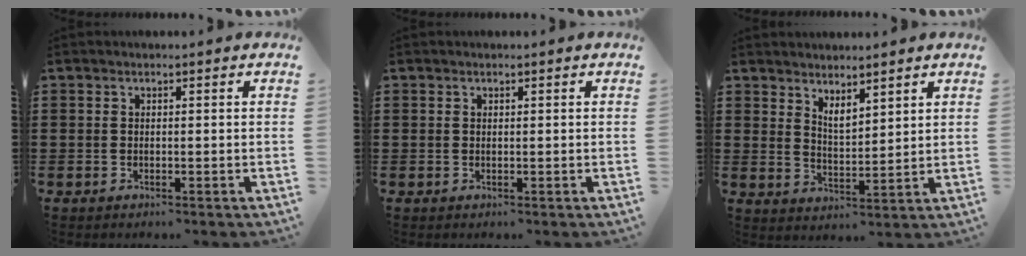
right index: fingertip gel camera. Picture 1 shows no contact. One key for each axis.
{"total": 0.0}
{"total": 3.1, "fx": 3.0, "fy": 0.5, "fz": 0.7, "tx": -0.022, "ty": -0.007, "tz": 0.055}